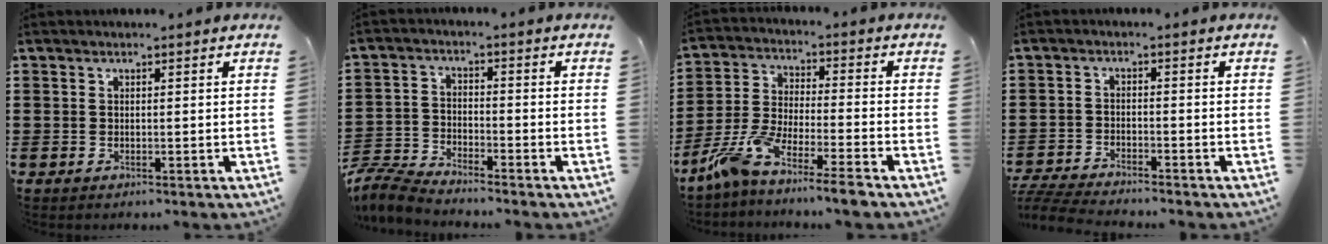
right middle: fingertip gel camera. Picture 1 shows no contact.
{"total": 5.5, "force": [-5.4, 0.3, 1.1], "torque": [-0.047, -0.007, -0.113]}
{"total": 8.3, "force": [-7.2, -0.3, 4.0], "torque": [-0.094, -0.008, -0.146]}
{"total": 4.4, "force": [-4.3, 0.1, 0.9], "torque": [-0.037, -0.009, -0.093]}